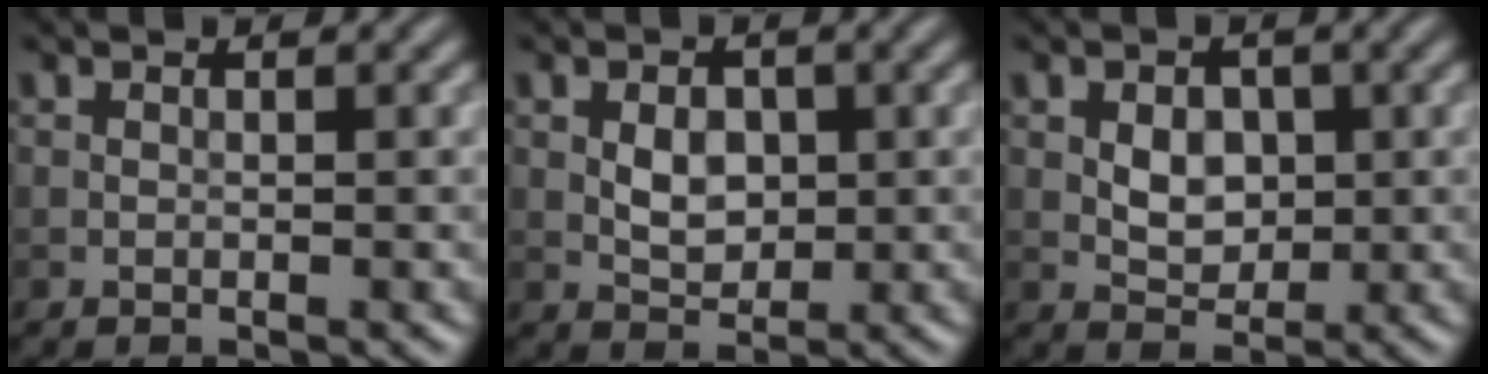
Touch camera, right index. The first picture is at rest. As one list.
[{"total": 2.6, "force": [0.2, 1.9, 1.8], "torque": [-0.030, -0.001, 0.004]}, {"total": 3.0, "force": [0.3, 2.2, 2.1], "torque": [-0.034, -0.002, 0.005]}]